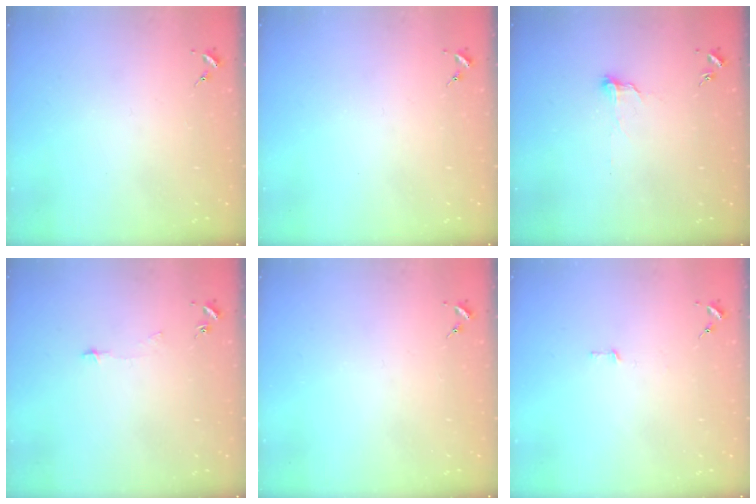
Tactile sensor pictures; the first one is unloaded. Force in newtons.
{"total": 0.0}
{"total": 6.3, "press": 6.3, "slide": 0.5}
{"total": 3.6, "press": 3.6, "slide": 0.3}
{"total": 0.0}
{"total": 2.8, "press": 2.8, "slide": 0.2}